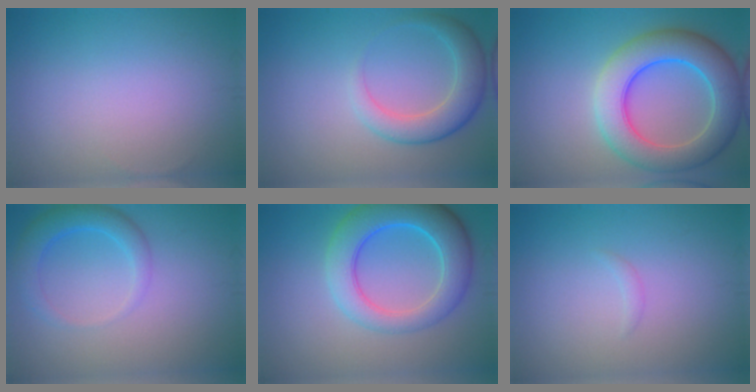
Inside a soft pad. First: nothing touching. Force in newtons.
{"total": 4.1, "press": 4.1, "slide": 0.1}
{"total": 8.6, "press": 8.6, "slide": 0.1}
{"total": 3.3, "press": 3.3, "slide": 0.2}
{"total": 7.4, "press": 7.4, "slide": 0.3}
{"total": 0.5, "press": 0.5, "slide": 0.1}